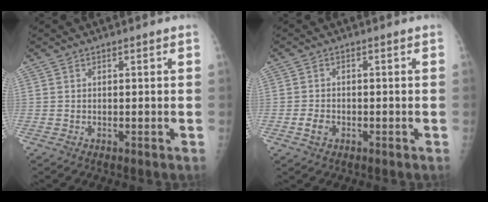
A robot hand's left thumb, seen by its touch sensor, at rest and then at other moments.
{"total": 2.6, "force": [-1.0, 1.9, 1.4], "torque": [-0.022, 0.005, -0.017]}